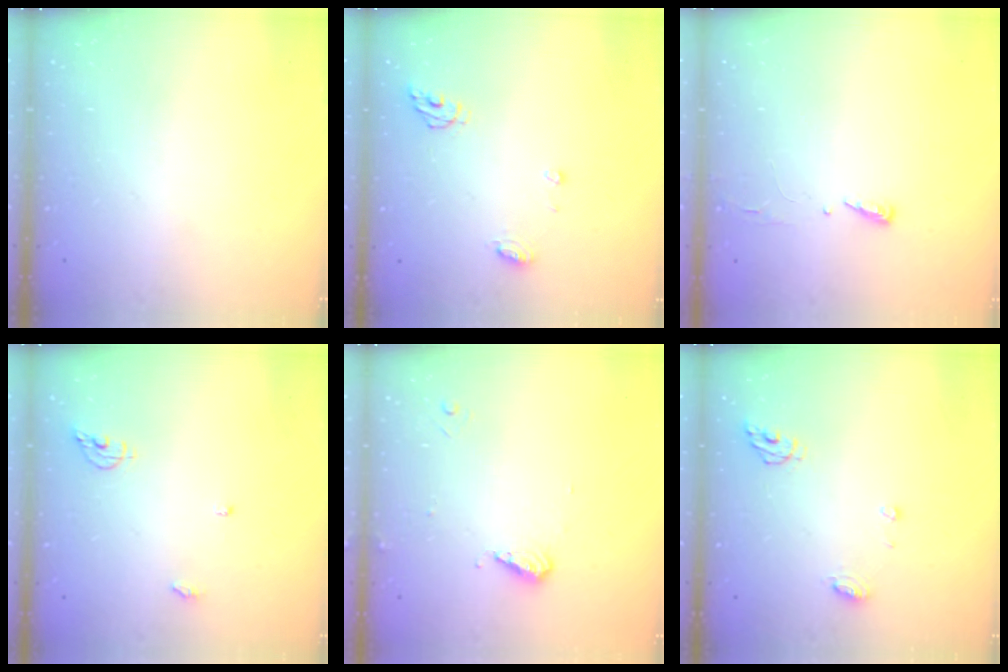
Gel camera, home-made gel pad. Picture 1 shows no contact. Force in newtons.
{"total": 6.0, "press": 6.0, "slide": 0.7}
{"total": 2.9, "press": 2.9, "slide": 0.4}
{"total": 6.3, "press": 6.2, "slide": 0.6}
{"total": 5.0, "press": 4.9, "slide": 0.6}
{"total": 6.0, "press": 6.0, "slide": 0.7}